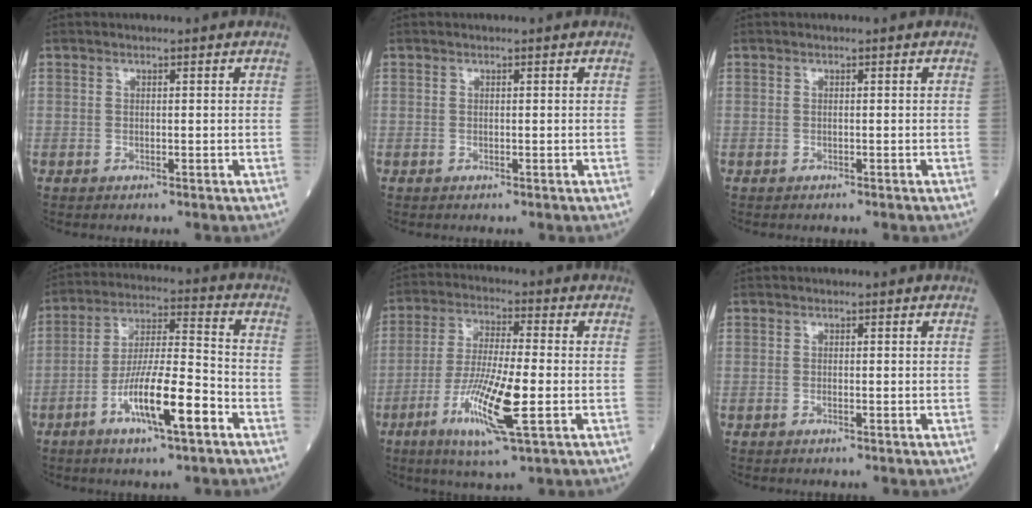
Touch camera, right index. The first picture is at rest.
{"total": 0.0}
{"total": 0.0}
{"total": 12.3, "force": [-5.7, 1.5, 10.8], "torque": [-0.197, -0.003, -0.103]}
{"total": 12.7, "force": [-4.0, 1.1, 12.0], "torque": [-0.236, -0.020, -0.075]}
{"total": 0.5, "force": [-0.2, 0.0, 0.5], "torque": [-0.011, -0.001, -0.003]}